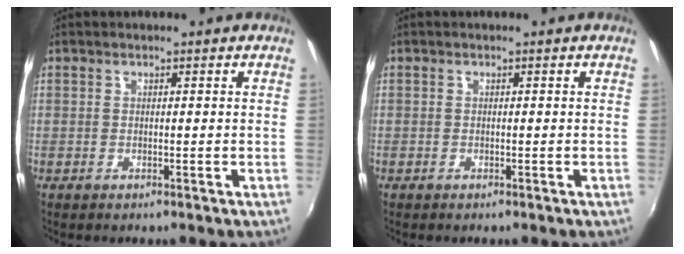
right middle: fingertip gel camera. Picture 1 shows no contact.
{"total": 0.0}